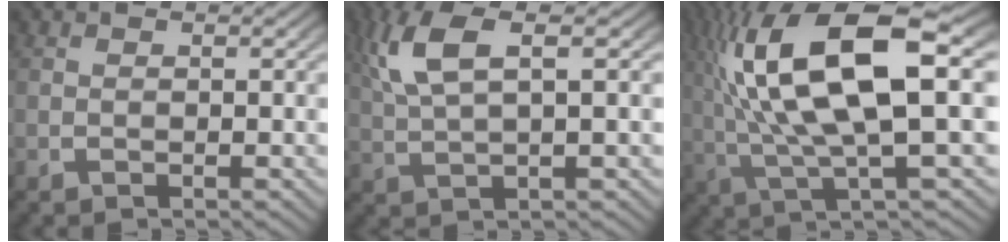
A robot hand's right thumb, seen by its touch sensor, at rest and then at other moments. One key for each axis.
{"total": 5.9, "fx": 2.4, "fy": 2.5, "fz": 4.8, "tx": -0.113, "ty": 0.008, "tz": 0.048}
{"total": 14.8, "fx": 1.9, "fy": 6.7, "fz": 13.0, "tx": -0.249, "ty": -0.010, "tz": 0.040}